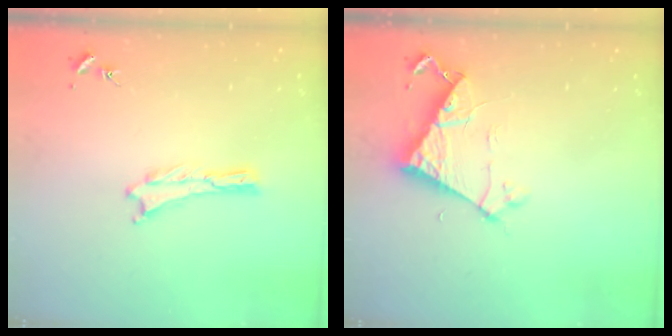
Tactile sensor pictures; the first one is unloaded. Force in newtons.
{"total": 6.1, "press": 6.1, "slide": 0.4}